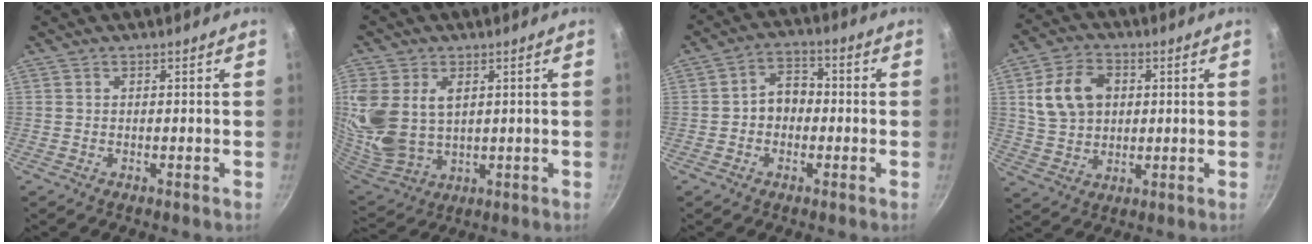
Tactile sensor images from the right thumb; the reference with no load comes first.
{"total": 17.4, "force": [4.2, 12.2, 11.6], "torque": [-0.264, -0.012, 0.097]}
{"total": 6.1, "force": [-0.7, 4.8, 3.7], "torque": [-0.023, 0.021, -0.019]}
{"total": 11.5, "force": [2.5, 8.6, 7.2], "torque": [-0.117, 0.007, 0.044]}